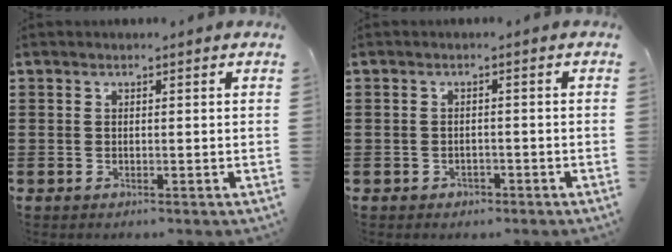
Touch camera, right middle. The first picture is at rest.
{"total": 1.0, "force": [-0.8, 0.6, 0.1], "torque": [-0.005, 0.002, -0.020]}